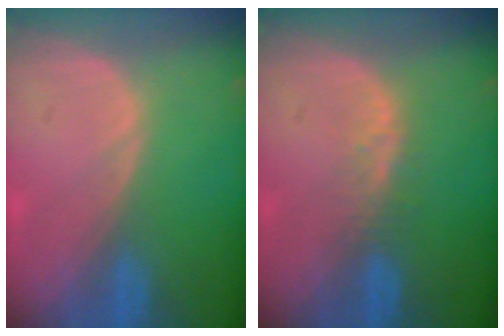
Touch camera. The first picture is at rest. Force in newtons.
{"total": 2.5, "press": 2.4, "slide": 0.2}